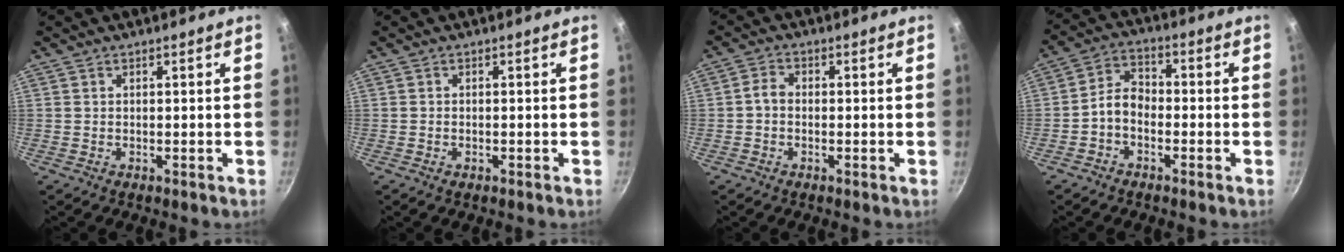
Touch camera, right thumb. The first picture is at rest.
{"total": 0.7, "force": [-0.4, 0.4, 0.4], "torque": [-0.008, 0.002, -0.008]}
{"total": 2.5, "force": [-0.5, 1.8, 1.7], "torque": [-0.033, 0.017, -0.016]}
{"total": 5.7, "force": [-2.0, 3.9, 3.6], "torque": [-0.053, 0.035, -0.047]}